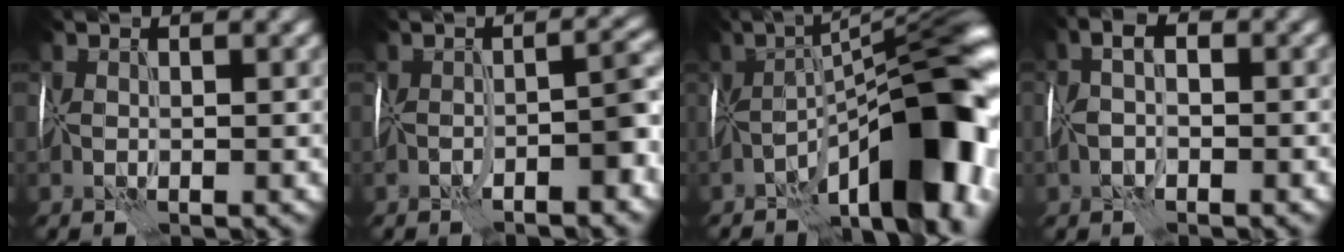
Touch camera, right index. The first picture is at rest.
{"total": 3.8, "force": [-2.4, 0.5, 2.9], "torque": [-0.037, 0.006, -0.045]}
{"total": 14.0, "force": [-6.3, 4.3, 11.8], "torque": [-0.148, 0.009, -0.111]}
{"total": 2.6, "force": [-0.7, 1.5, 2.0], "torque": [-0.031, 0.004, -0.021]}